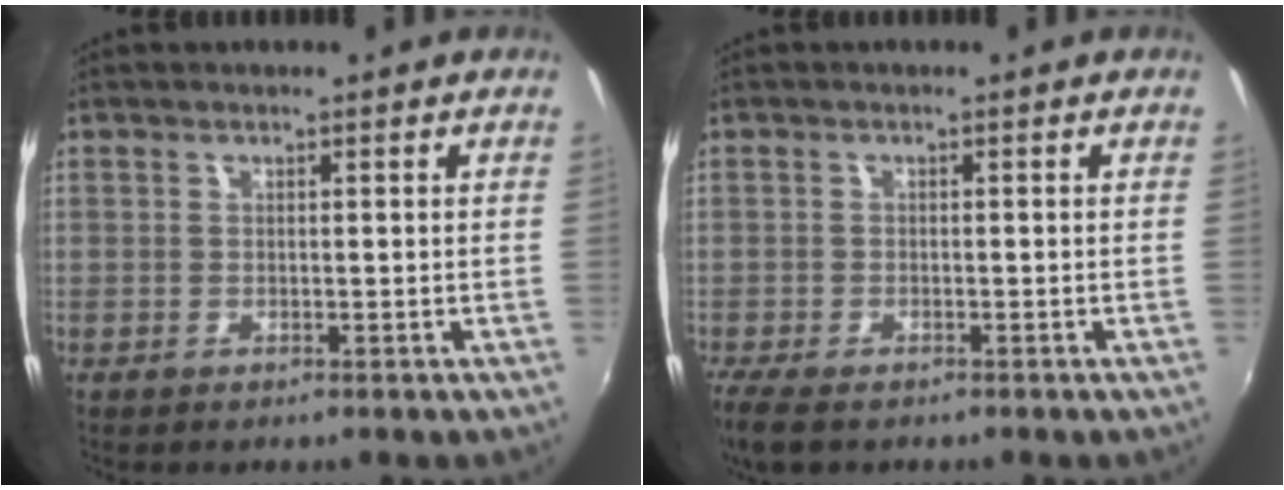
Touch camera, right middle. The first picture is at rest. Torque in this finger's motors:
{"motor_torque": [0.58, -0.34, 0.03, 0.03]}